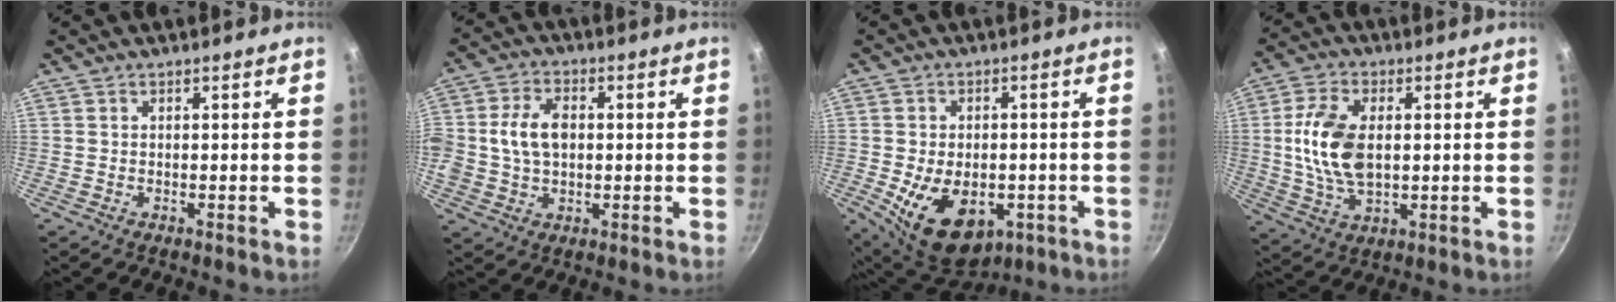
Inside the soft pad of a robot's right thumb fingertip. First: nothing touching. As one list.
[{"total": 9.9, "force": [0.7, 6.9, 7.0], "torque": [-0.127, 0.020, 0.005]}, {"total": 15.1, "force": [-4.5, 9.7, 10.7], "torque": [-0.148, -0.004, -0.049]}, {"total": 12.2, "force": [1.0, 7.1, 9.9], "torque": [-0.185, 0.003, 0.018]}]